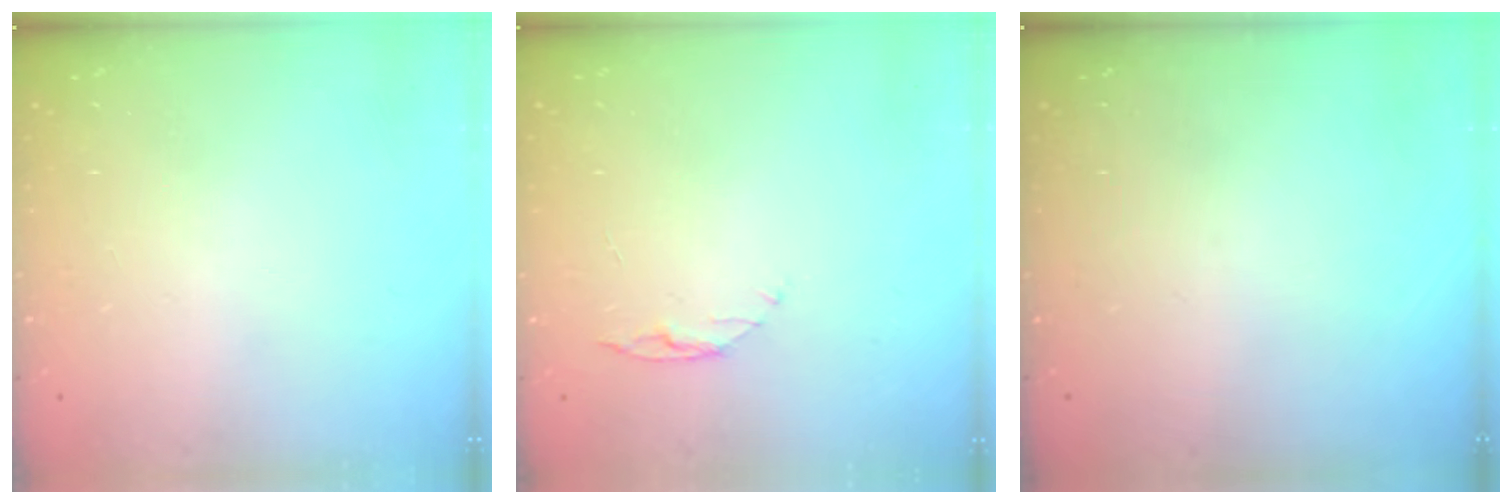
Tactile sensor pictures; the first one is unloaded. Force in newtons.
{"total": 3.9, "press": 3.9, "slide": 0.4}
{"total": 0.0}